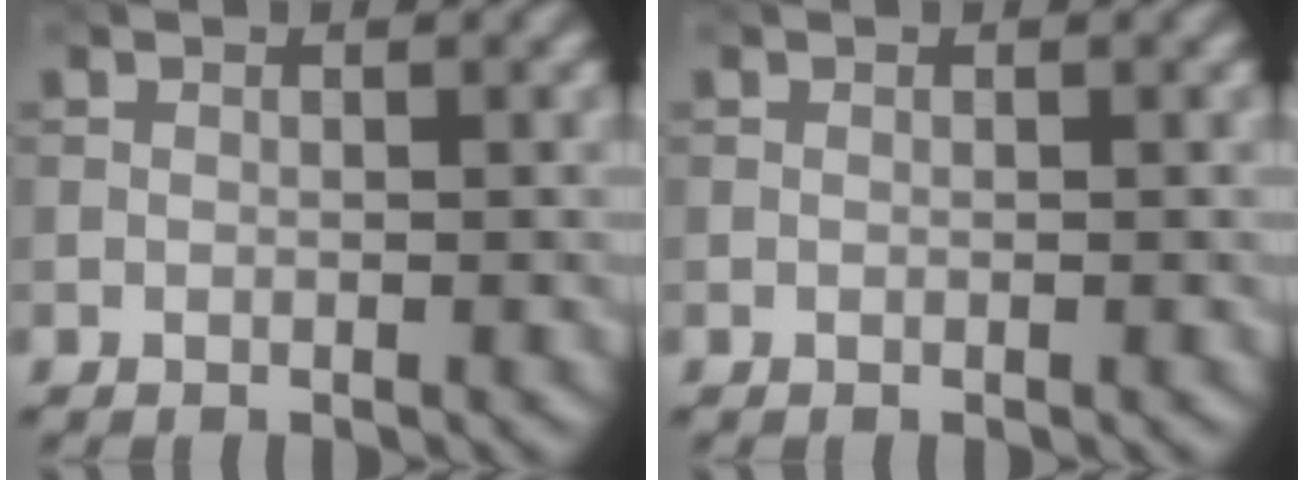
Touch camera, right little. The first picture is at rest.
{"total": 0.0}